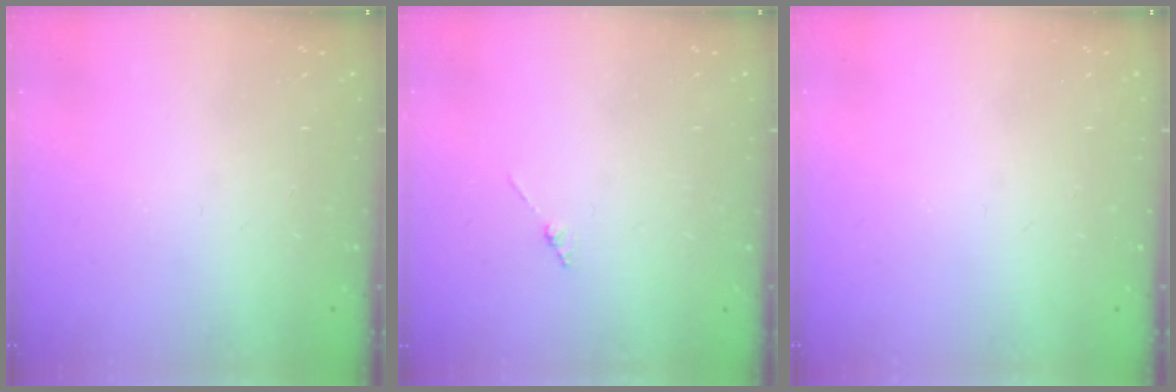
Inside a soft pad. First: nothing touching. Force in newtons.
{"total": 1.3, "press": 1.3, "slide": 0.3}
{"total": 0.0}